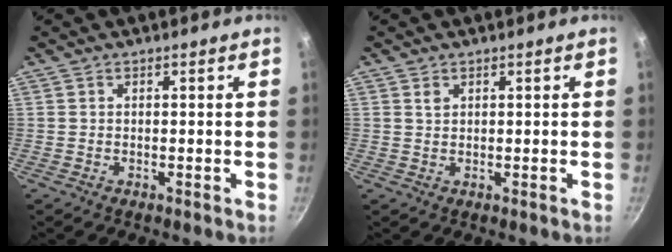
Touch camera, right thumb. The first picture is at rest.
{"total": 1.3, "force": [0.7, 0.8, 0.7], "torque": [-0.012, -0.002, 0.013]}